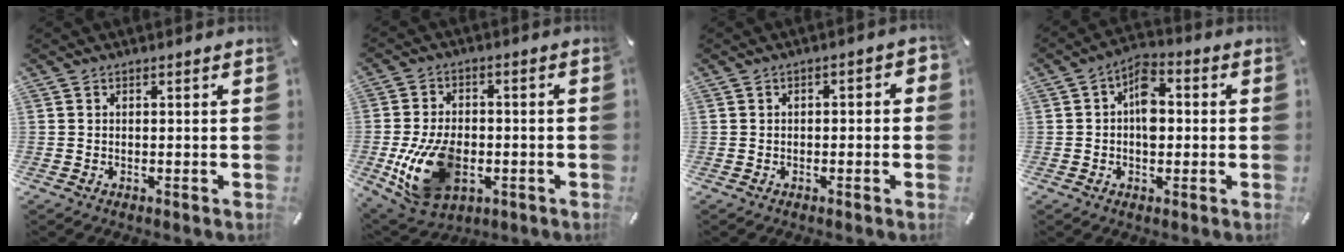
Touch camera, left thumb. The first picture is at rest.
{"total": 15.8, "force": [-3.5, 10.5, 11.3], "torque": [-0.240, 0.004, -0.062]}
{"total": 2.1, "force": [-1.2, 1.1, 1.4], "torque": [-0.023, 0.011, -0.025]}
{"total": 6.9, "force": [-0.2, 4.5, 5.3], "torque": [-0.065, 0.005, -0.007]}